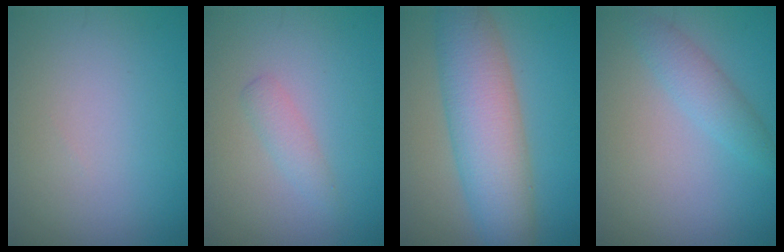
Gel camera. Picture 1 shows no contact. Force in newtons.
{"total": 1.5, "press": 1.5, "slide": 0.1}
{"total": 8.3, "press": 8.3, "slide": 0.5}
{"total": 2.5, "press": 2.5, "slide": 0.2}